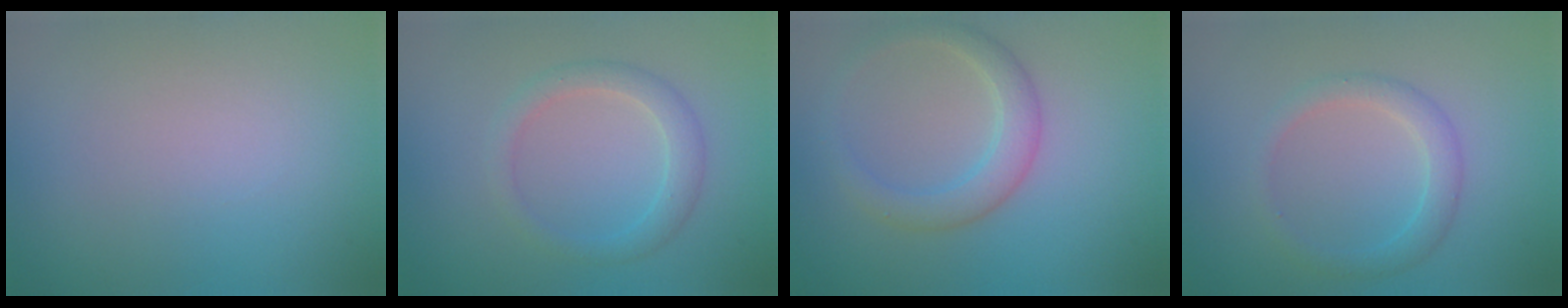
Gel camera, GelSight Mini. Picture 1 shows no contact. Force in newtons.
{"total": 2.4, "press": 2.4, "slide": 0.2}
{"total": 3.0, "press": 3.0, "slide": 0.1}
{"total": 2.2, "press": 2.2, "slide": 0.0}